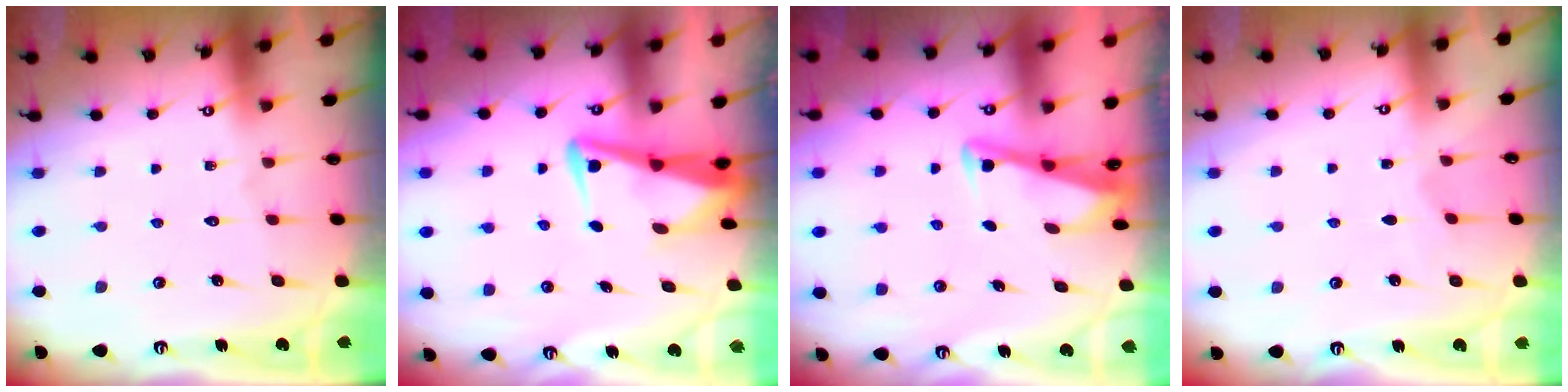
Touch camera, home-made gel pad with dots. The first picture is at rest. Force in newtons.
{"total": 5.4, "press": 5.4, "slide": 0.9}
{"total": 3.4, "press": 3.4, "slide": 0.4}
{"total": 2.1, "press": 2.1, "slide": 0.4}